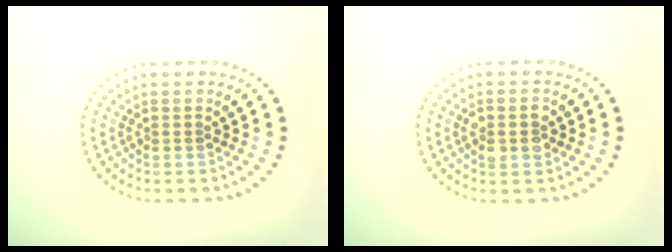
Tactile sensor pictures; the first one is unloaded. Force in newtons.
{"total": 2.6, "press": 2.6, "slide": 0.2}